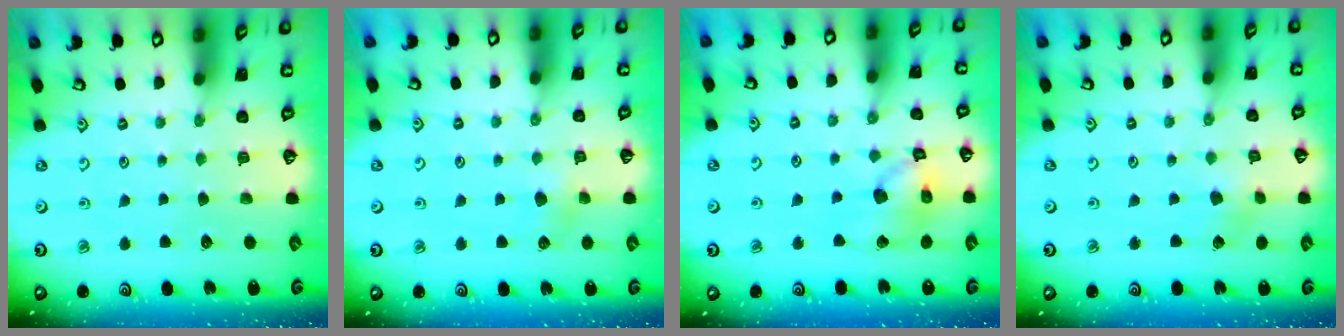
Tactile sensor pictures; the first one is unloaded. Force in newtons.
{"total": 3.9, "press": 3.8, "slide": 0.5}
{"total": 13.8, "press": 13.6, "slide": 2.0}
{"total": 3.1, "press": 3.1, "slide": 0.5}